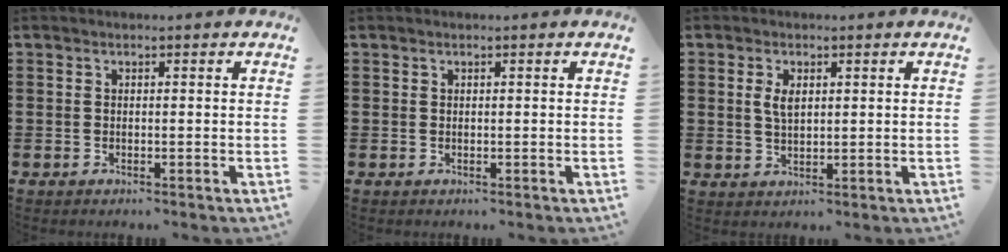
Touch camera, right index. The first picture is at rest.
{"total": 0.0}
{"total": 2.9, "force": [0.8, 1.3, 2.4], "torque": [-0.052, 0.005, 0.014]}